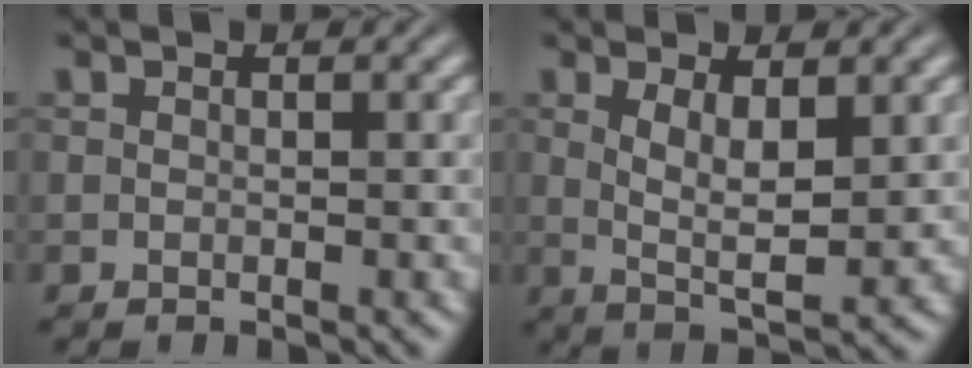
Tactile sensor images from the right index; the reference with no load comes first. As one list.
[{"total": 4.2, "force": [0.5, 0.7, 4.1], "torque": [-0.068, -0.018, 0.018]}]